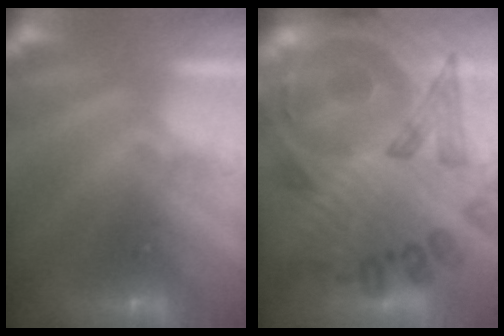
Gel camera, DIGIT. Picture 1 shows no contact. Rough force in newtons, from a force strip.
{"total": 6.0}